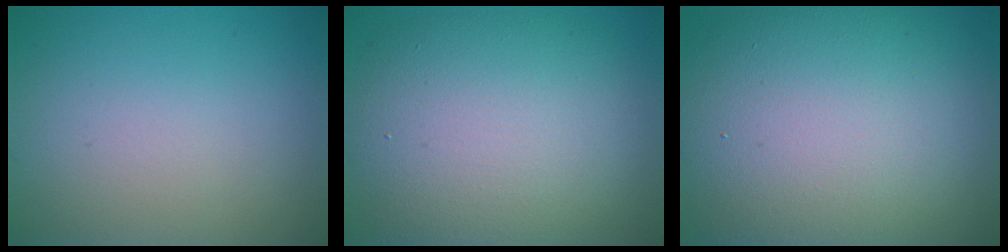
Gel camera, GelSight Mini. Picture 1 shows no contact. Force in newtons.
{"total": 11.2, "press": 11.2, "slide": 0.6}
{"total": 15.4, "press": 15.4, "slide": 0.9}